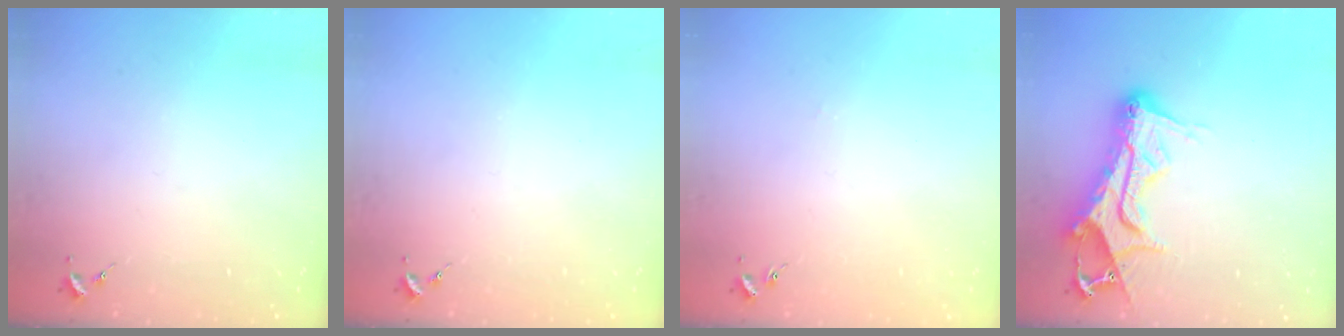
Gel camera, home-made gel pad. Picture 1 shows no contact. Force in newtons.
{"total": 0.0}
{"total": 1.1, "press": 1.1, "slide": 0.2}
{"total": 16.2, "press": 16.2, "slide": 1.4}